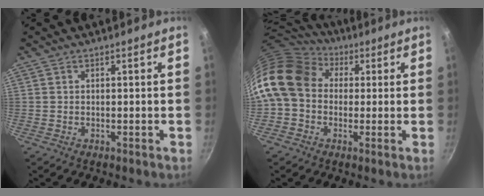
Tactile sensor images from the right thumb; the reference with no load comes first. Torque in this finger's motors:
{"motor_torque": [1.60, 2.70, 0.91, -0.87, 0.21]}